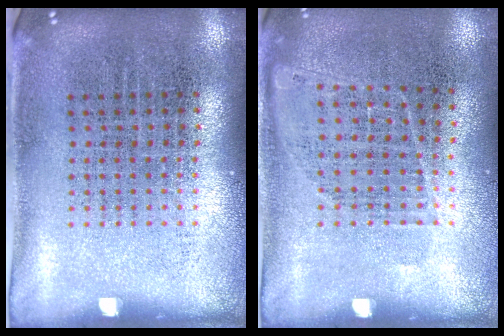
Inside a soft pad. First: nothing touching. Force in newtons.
{"total": 1.0, "press": 0.9, "slide": 0.6}